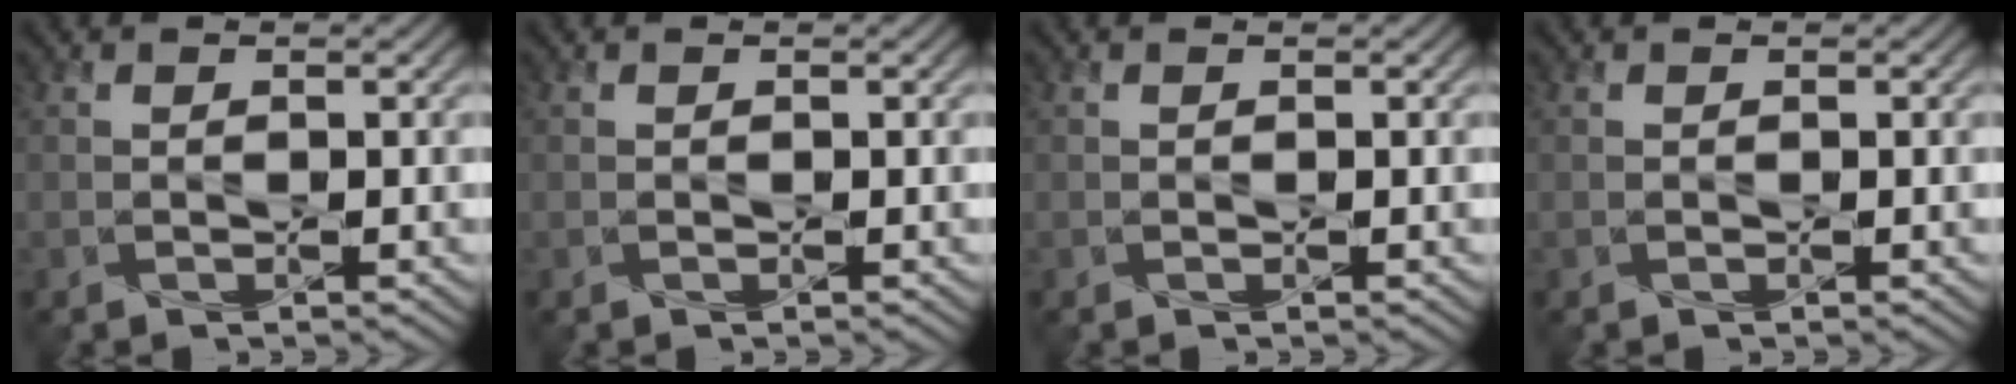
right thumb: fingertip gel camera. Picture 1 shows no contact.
{"total": 0.0}
{"total": 0.0}
{"total": 0.0}